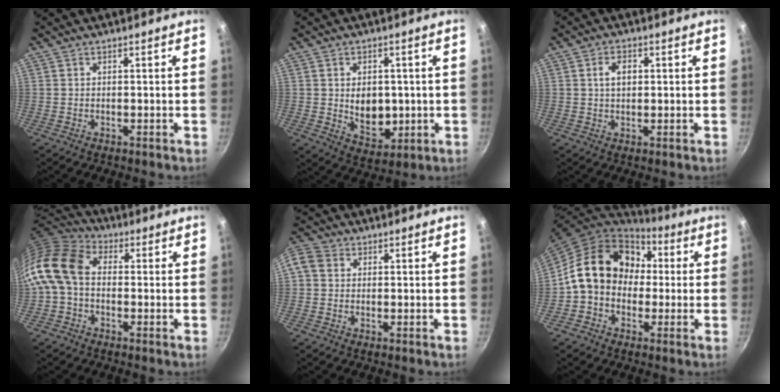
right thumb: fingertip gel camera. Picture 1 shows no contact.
{"total": 8.9, "force": [0.0, 6.4, 6.2], "torque": [-0.067, -0.013, 0.015]}
{"total": 3.8, "force": [0.8, 2.5, 2.8], "torque": [-0.035, 0.004, 0.012]}
{"total": 12.9, "force": [-0.7, 9.2, 9.0], "torque": [-0.177, 0.032, -0.036]}
{"total": 6.0, "force": [0.8, 5.1, 3.1], "torque": [-0.074, 0.016, -0.001]}
{"total": 17.3, "force": [1.3, 14.1, 10.0], "torque": [-0.140, 0.048, 0.006]}